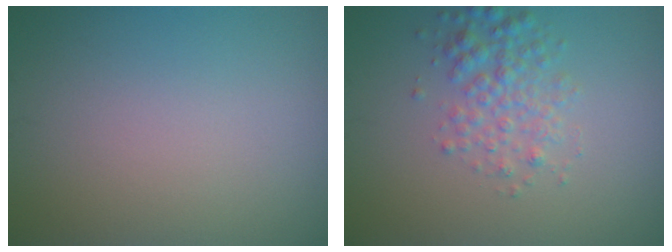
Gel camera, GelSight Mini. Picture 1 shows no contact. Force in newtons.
{"total": 3.0, "press": 3.0, "slide": 0.1}